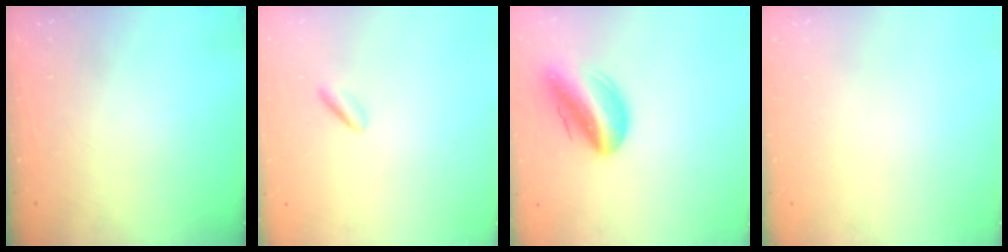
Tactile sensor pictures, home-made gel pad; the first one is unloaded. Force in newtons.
{"total": 0.9, "press": 0.5, "slide": 0.7}
{"total": 12.8, "press": 12.1, "slide": 4.1}
{"total": 0.0}